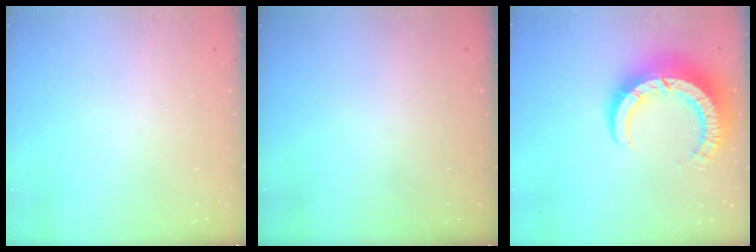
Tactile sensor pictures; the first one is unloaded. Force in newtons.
{"total": 0.0}
{"total": 13.2, "press": 13.2, "slide": 1.3}